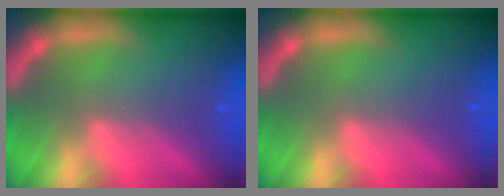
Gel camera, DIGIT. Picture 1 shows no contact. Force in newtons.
{"total": 0.0}